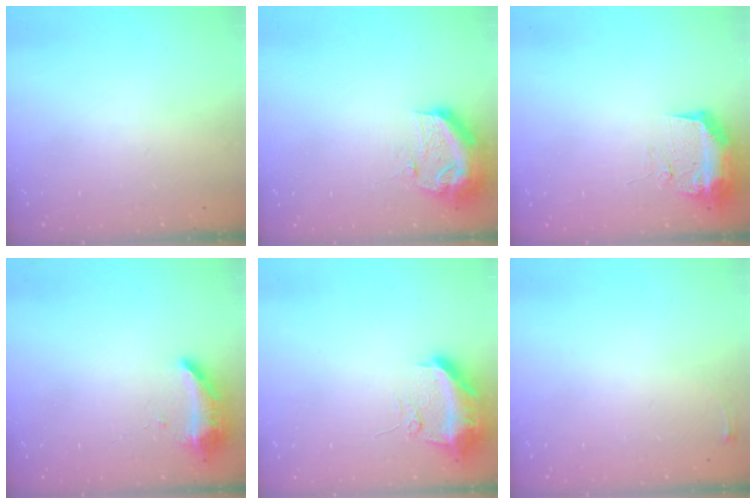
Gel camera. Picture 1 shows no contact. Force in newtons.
{"total": 11.7, "press": 11.7, "slide": 1.3}
{"total": 9.5, "press": 9.4, "slide": 1.4}
{"total": 8.4, "press": 8.4, "slide": 0.4}
{"total": 12.3, "press": 10.8, "slide": 5.9}
{"total": 2.6, "press": 2.6, "slide": 0.6}